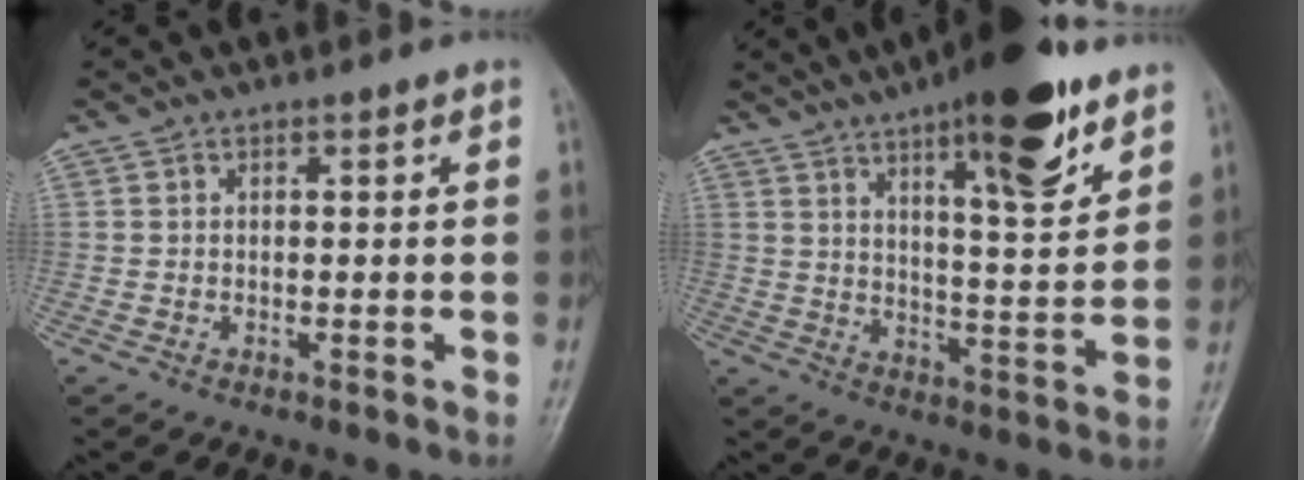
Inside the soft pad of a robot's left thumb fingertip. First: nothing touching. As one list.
[{"total": 17.2, "force": [10.4, 4.5, 13.0], "torque": [-0.167, -0.050, 0.157]}]